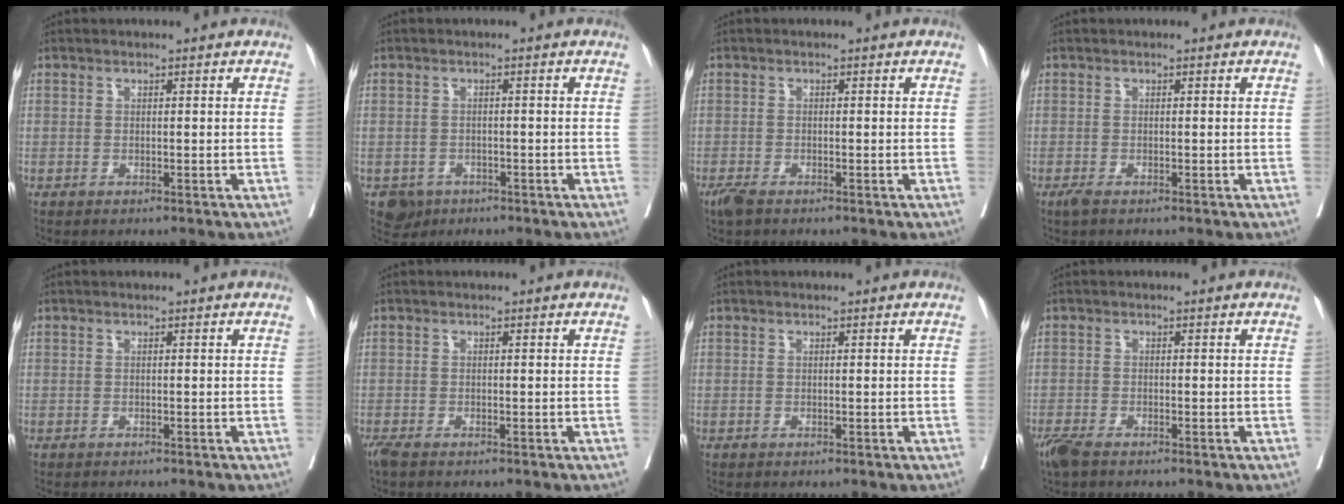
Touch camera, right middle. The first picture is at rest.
{"total": 3.3, "force": [-1.9, 2.6, 0.5], "torque": [-0.003, 0.006, -0.029]}
{"total": 2.2, "force": [-1.6, 0.7, 1.3], "torque": [-0.031, -0.007, -0.029]}
{"total": 1.0, "force": [-0.7, 0.2, 0.7], "torque": [-0.020, -0.005, -0.014]}
{"total": 0.9, "force": [-0.8, 0.2, 0.2], "torque": [-0.008, -0.002, -0.014]}
{"total": 1.7, "force": [-1.3, 0.3, 0.9], "torque": [-0.024, -0.009, -0.027]}
{"total": 0.0}
{"total": 3.5, "force": [-2.7, 1.0, 2.0], "torque": [-0.045, -0.011, -0.049]}